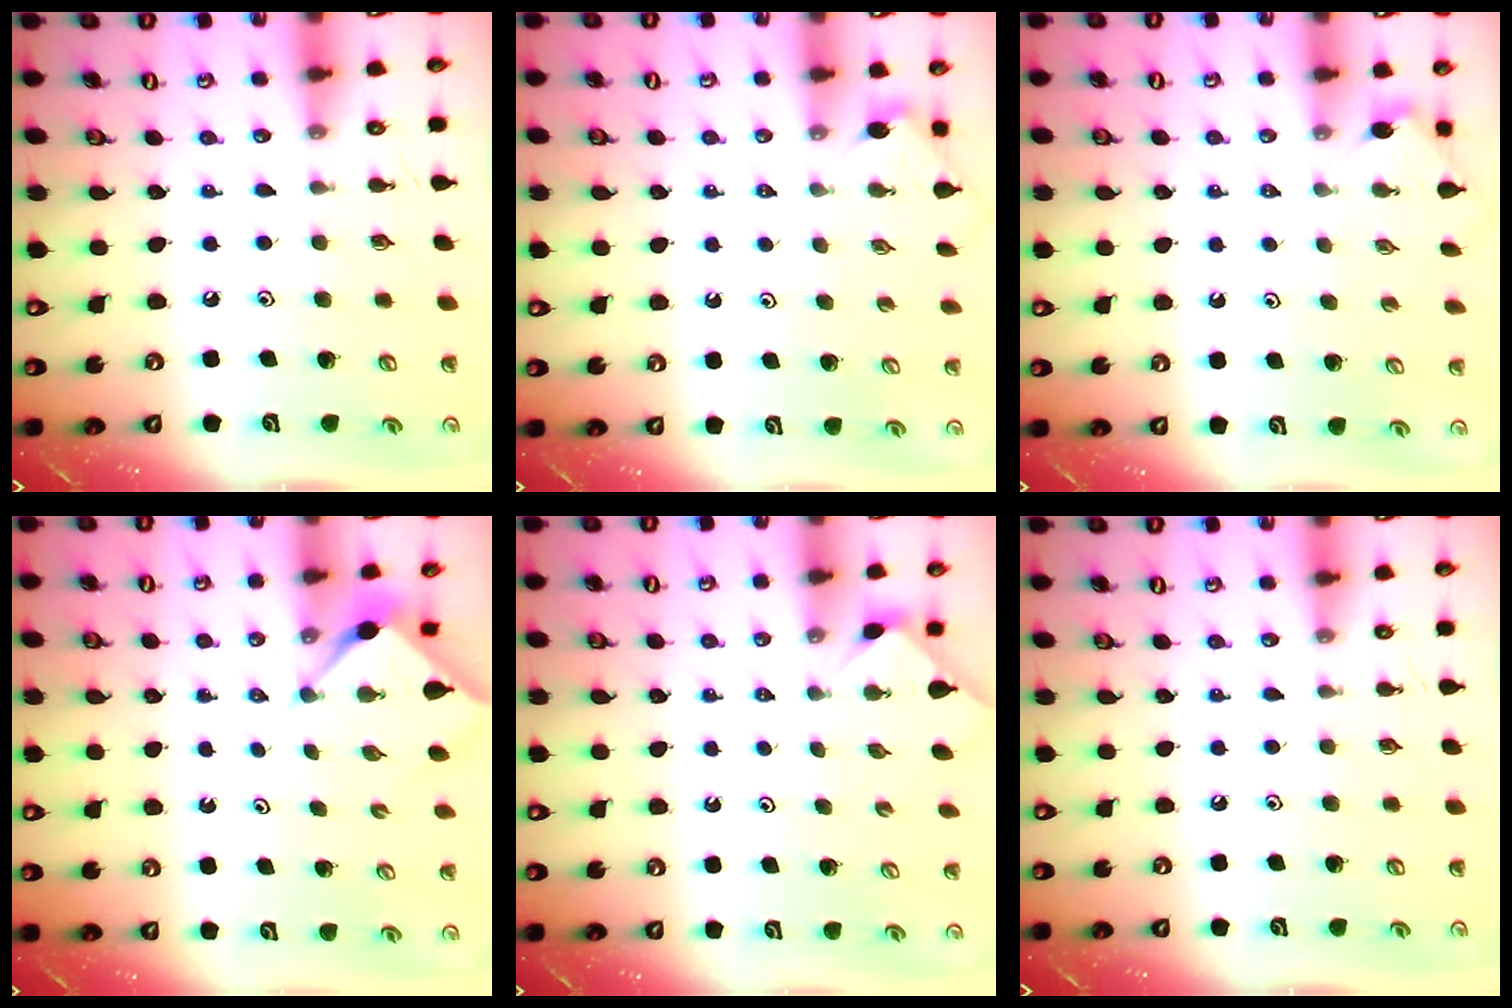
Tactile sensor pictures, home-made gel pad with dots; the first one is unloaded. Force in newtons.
{"total": 1.1, "press": 1.1, "slide": 0.3}
{"total": 1.1, "press": 1.1, "slide": 0.3}
{"total": 3.1, "press": 3.1, "slide": 0.3}
{"total": 2.1, "press": 2.1, "slide": 0.4}
{"total": 0.0}